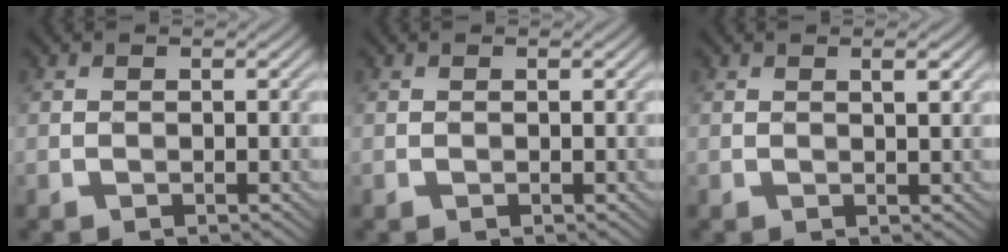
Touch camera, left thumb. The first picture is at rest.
{"total": 0.0}
{"total": 1.5, "force": [0.7, 0.2, 1.3], "torque": [-0.021, 0.001, 0.012]}